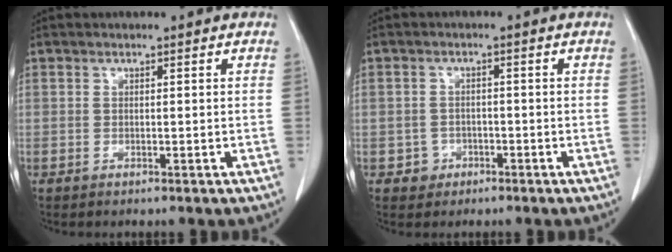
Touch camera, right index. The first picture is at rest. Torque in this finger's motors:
{"motor_torque": [-0.66, 0.13, -0.83, -0.21]}